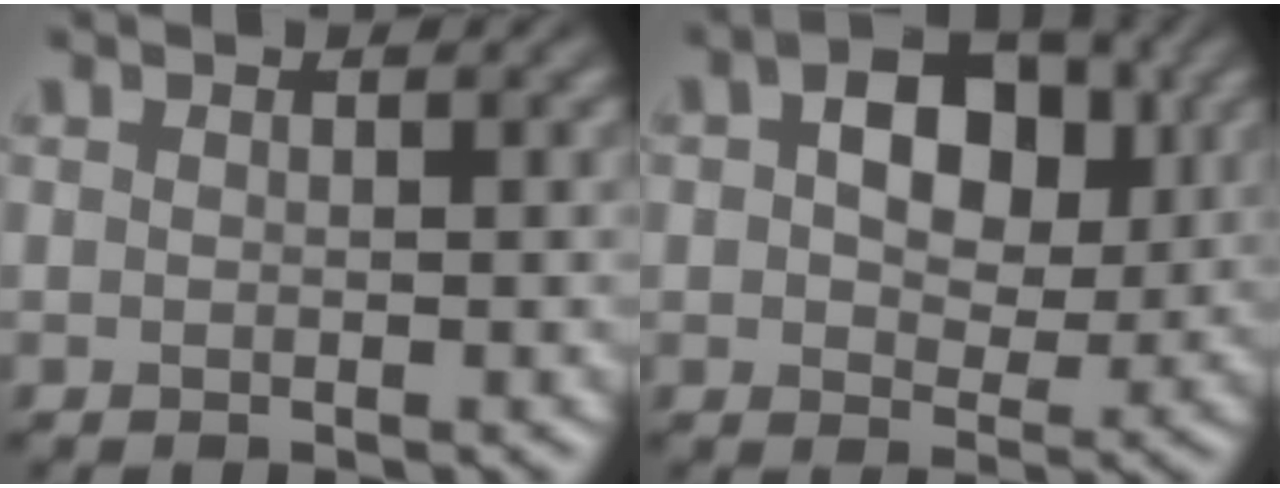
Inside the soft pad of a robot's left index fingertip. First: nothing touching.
{"total": 7.5, "force": [1.6, 4.8, 5.4], "torque": [-0.084, 0.007, 0.017]}